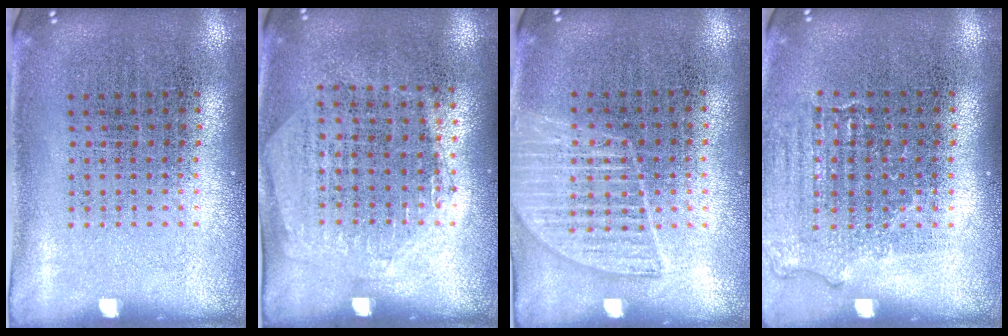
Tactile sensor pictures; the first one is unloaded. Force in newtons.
{"total": 1.3, "press": 1.2, "slide": 0.6}
{"total": 1.4, "press": 1.3, "slide": 0.6}
{"total": 1.1, "press": 1.0, "slide": 0.1}